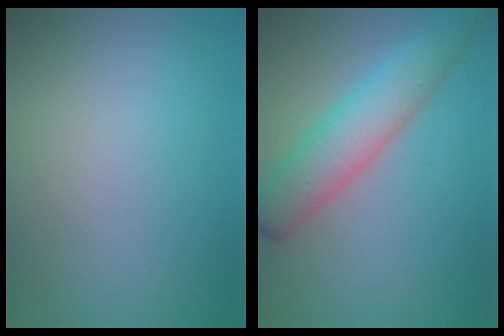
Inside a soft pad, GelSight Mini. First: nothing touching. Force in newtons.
{"total": 5.4, "press": 5.4, "slide": 0.4}